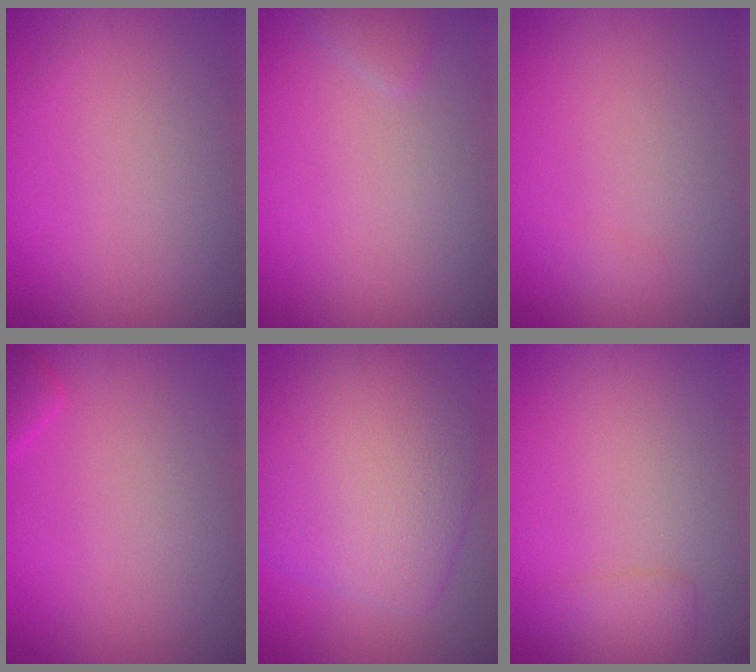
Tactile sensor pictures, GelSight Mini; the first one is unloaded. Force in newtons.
{"total": 0.9, "press": 0.9, "slide": 0.1}
{"total": 0.5, "press": 0.5, "slide": 0.0}
{"total": 1.3, "press": 1.3, "slide": 0.1}
{"total": 9.3, "press": 9.3, "slide": 0.3}
{"total": 1.5, "press": 1.5, "slide": 0.2}